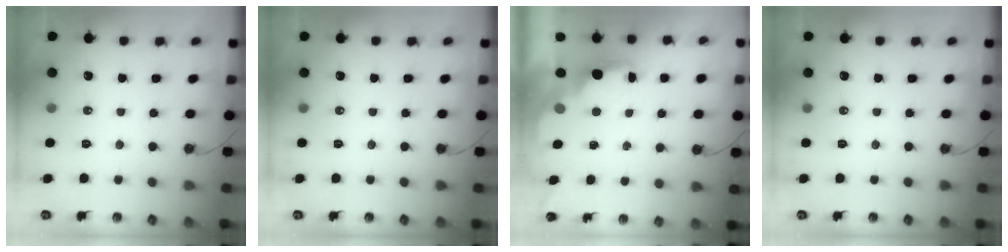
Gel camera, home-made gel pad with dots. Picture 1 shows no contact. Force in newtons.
{"total": 0.0}
{"total": 2.1, "press": 1.9, "slide": 0.8}
{"total": 0.0}